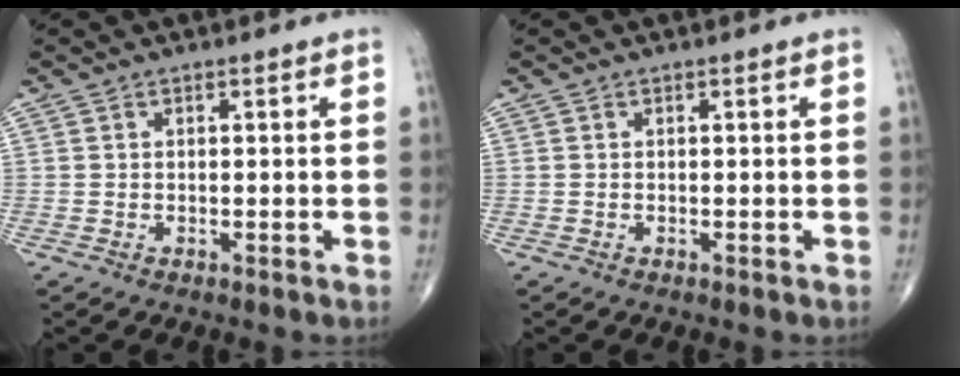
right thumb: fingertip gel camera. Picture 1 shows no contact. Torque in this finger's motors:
{"motor_torque": [0.11, 0.04, 0.20, 0.12, 0.00]}